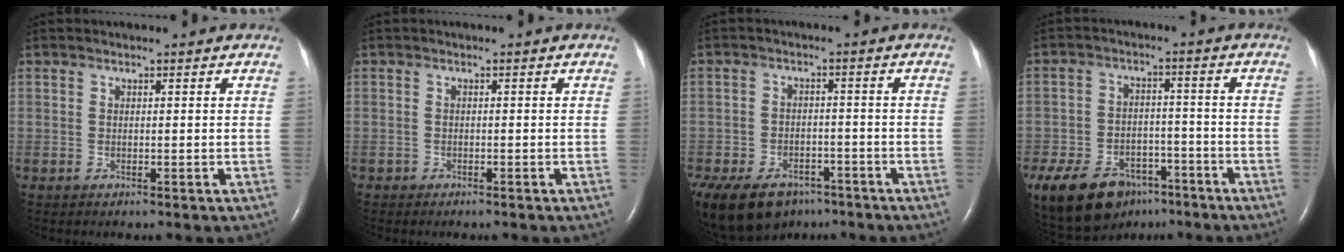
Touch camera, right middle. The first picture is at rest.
{"total": 0.9, "force": [-0.7, 0.4, 0.2], "torque": [-0.007, 0.000, -0.011]}
{"total": 17.3, "force": [-11.3, 10.5, 7.8], "torque": [-0.230, -0.022, -0.165]}
{"total": 20.4, "force": [-12.9, 12.5, 9.8], "torque": [-0.265, -0.019, -0.197]}